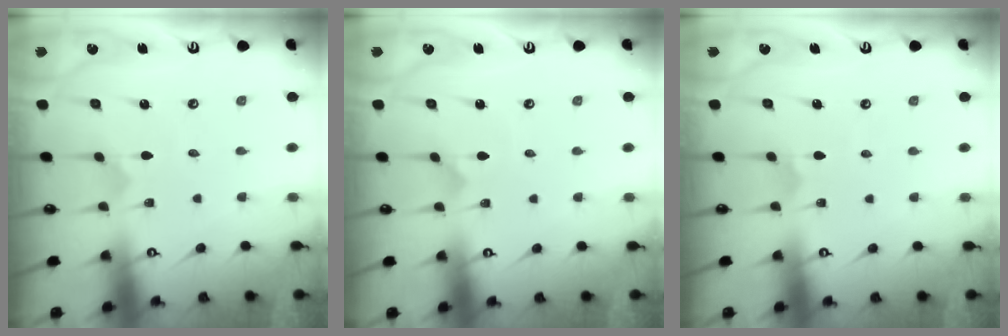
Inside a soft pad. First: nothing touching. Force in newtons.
{"total": 0.8, "press": 0.8, "slide": 0.0}
{"total": 2.3, "press": 2.3, "slide": 0.2}